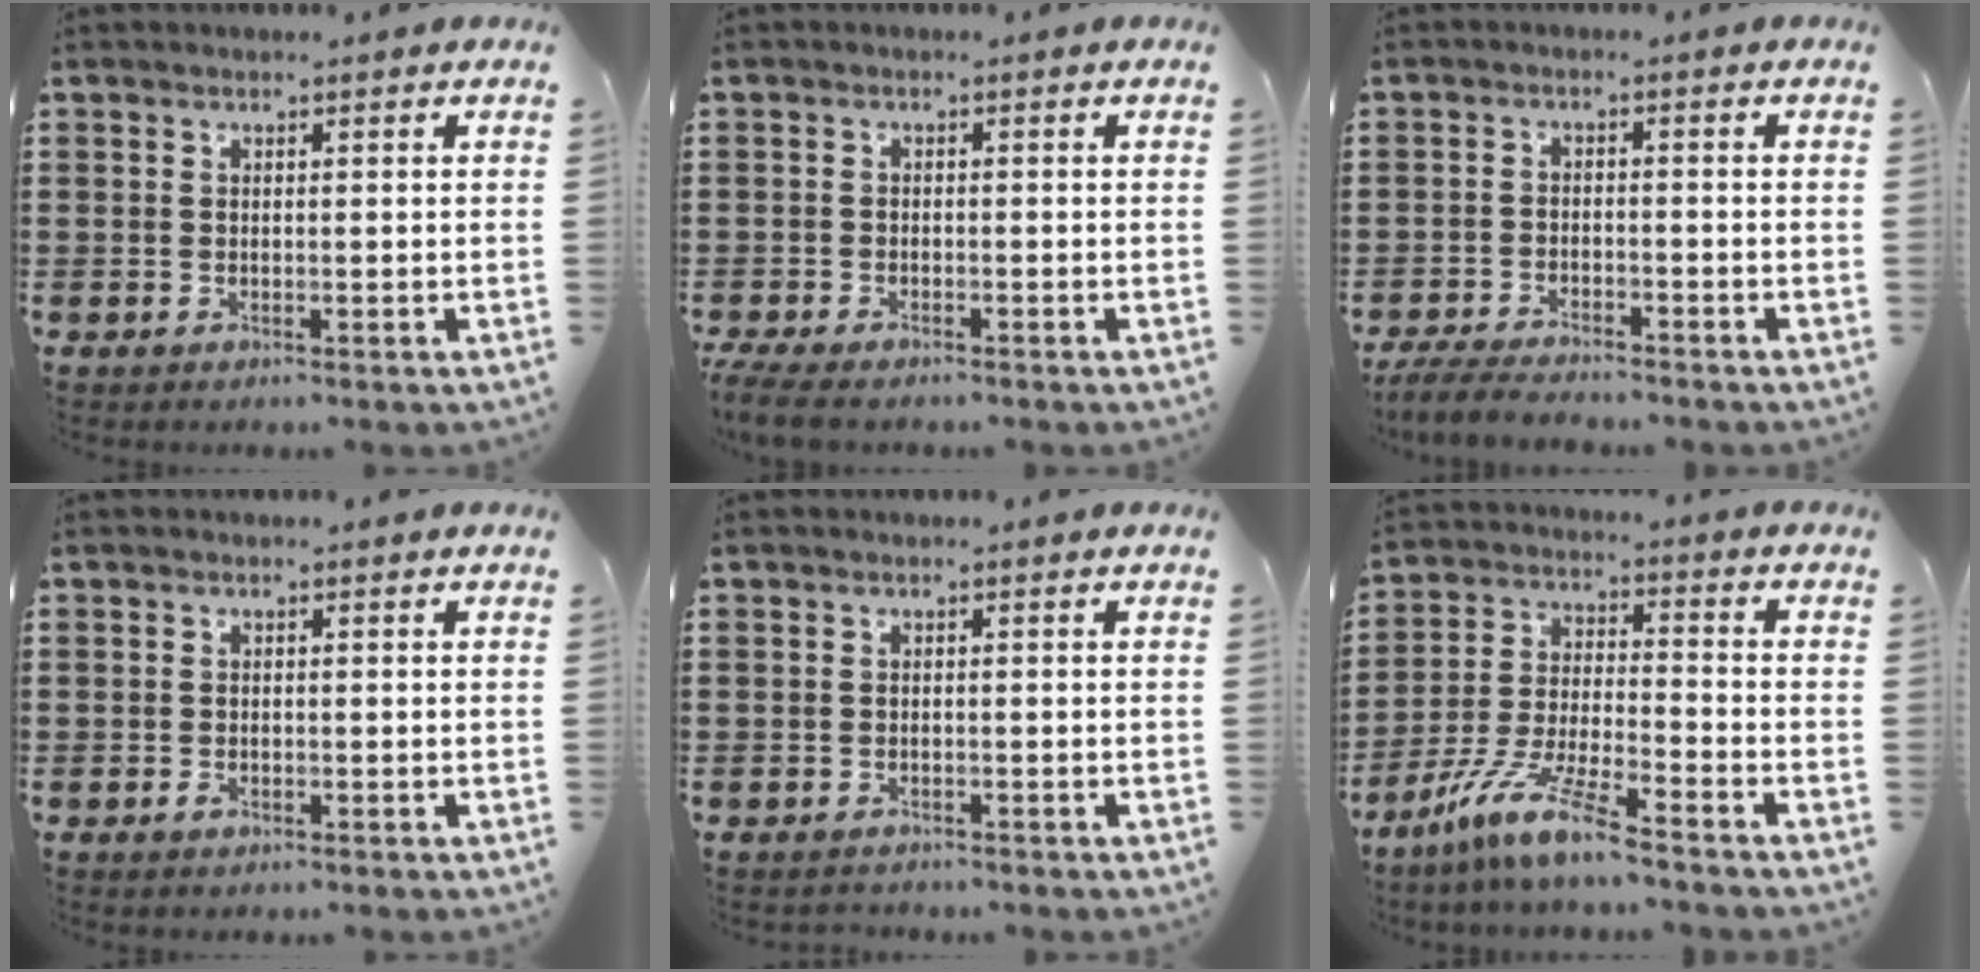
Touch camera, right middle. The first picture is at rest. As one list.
[{"total": 2.4, "force": [-2.2, 0.4, 0.8], "torque": [-0.037, -0.005, -0.052]}, {"total": 4.0, "force": [-3.8, 0.5, 1.0], "torque": [-0.032, -0.005, -0.082]}, {"total": 0.7, "force": [-0.4, 0.4, 0.4], "torque": [-0.008, -0.004, -0.007]}, {"total": 0.6, "force": [-0.6, 0.1, 0.0], "torque": [-0.001, 0.001, -0.014]}, {"total": 9.6, "force": [-7.8, -0.3, 5.5], "torque": [-0.123, -0.009, -0.160]}]